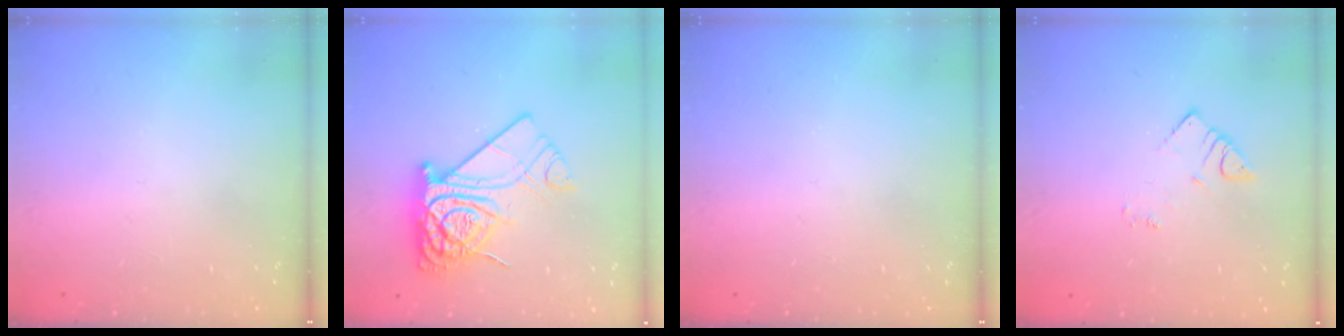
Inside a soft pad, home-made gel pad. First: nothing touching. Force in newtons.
{"total": 14.7, "press": 14.7, "slide": 1.5}
{"total": 0.0}
{"total": 2.7, "press": 2.7, "slide": 0.4}